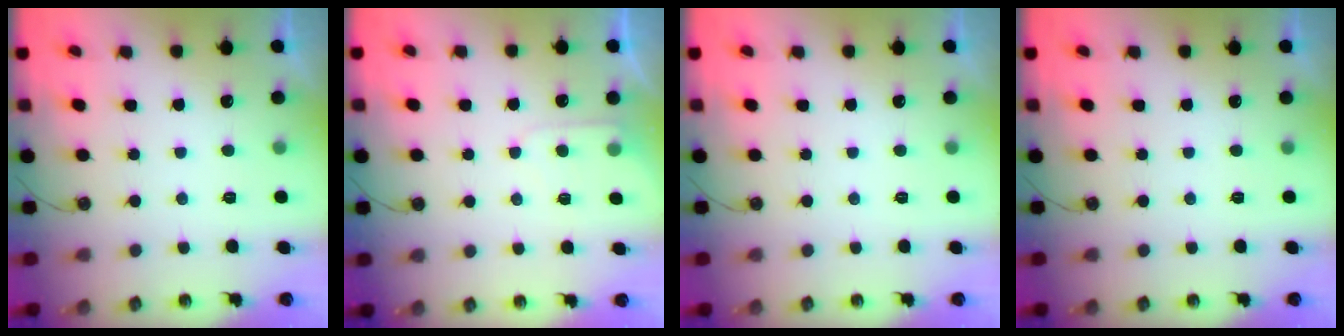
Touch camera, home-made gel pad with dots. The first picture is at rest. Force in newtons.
{"total": 5.1, "press": 5.1, "slide": 0.6}
{"total": 0.0}
{"total": 0.0}